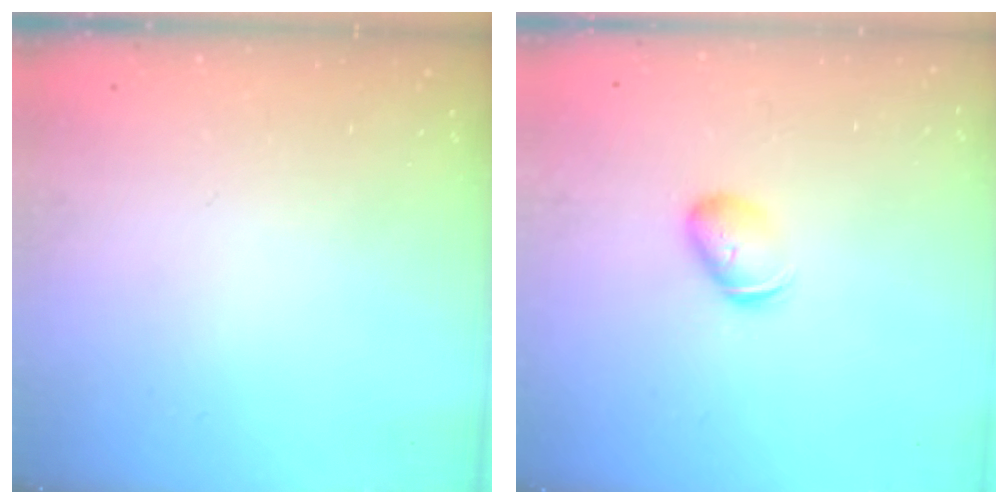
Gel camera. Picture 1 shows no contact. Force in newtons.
{"total": 5.9, "press": 5.8, "slide": 0.7}